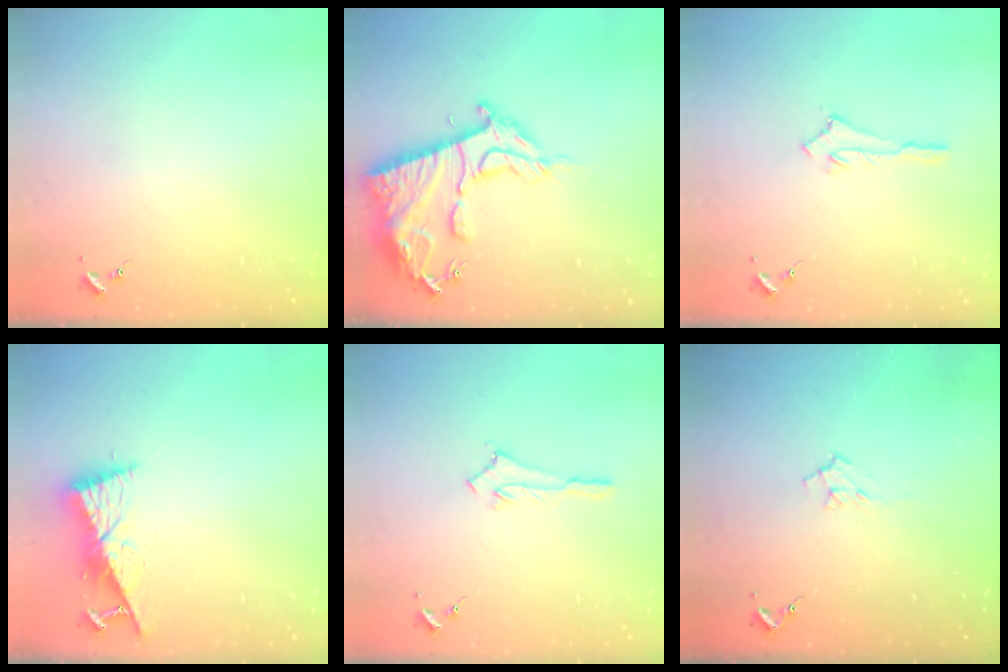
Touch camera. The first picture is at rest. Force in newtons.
{"total": 18.2, "press": 18.1, "slide": 1.7}
{"total": 2.7, "press": 2.7, "slide": 0.1}
{"total": 10.5, "press": 10.4, "slide": 1.2}
{"total": 2.8, "press": 2.8, "slide": 0.2}
{"total": 6.5, "press": 6.4, "slide": 1.3}